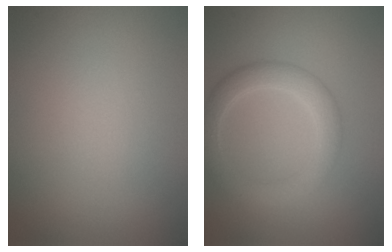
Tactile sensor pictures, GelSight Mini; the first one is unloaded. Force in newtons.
{"total": 3.8, "press": 3.8, "slide": 0.1}